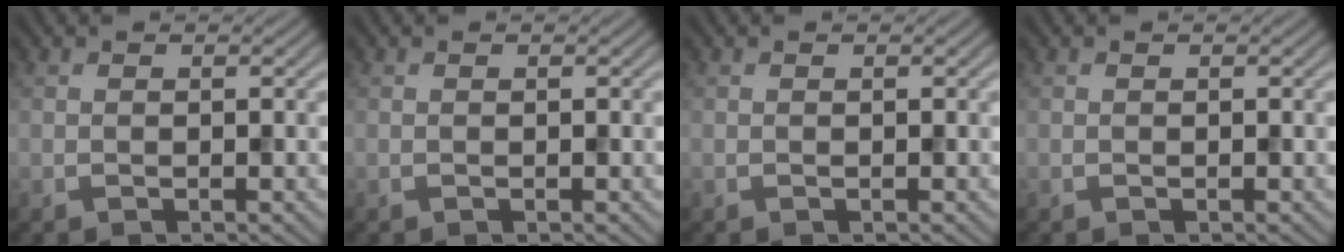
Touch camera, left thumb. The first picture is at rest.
{"total": 0.0}
{"total": 0.0}
{"total": 0.0}